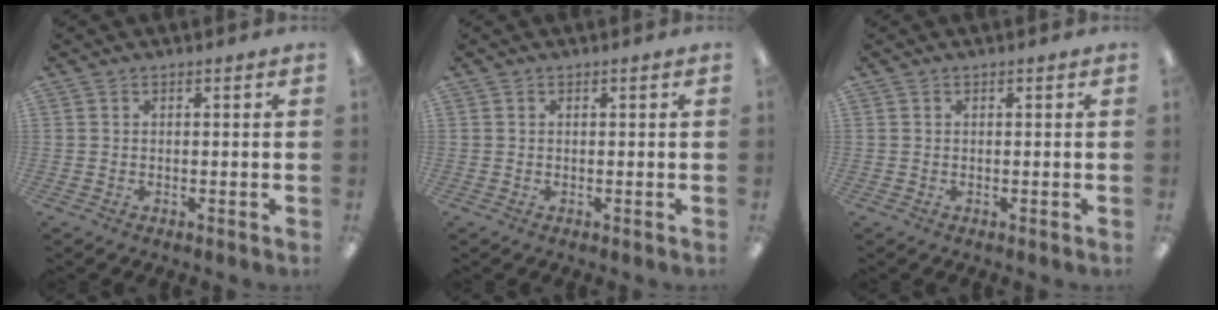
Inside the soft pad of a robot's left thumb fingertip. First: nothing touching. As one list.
[{"total": 0.0}, {"total": 0.0}]